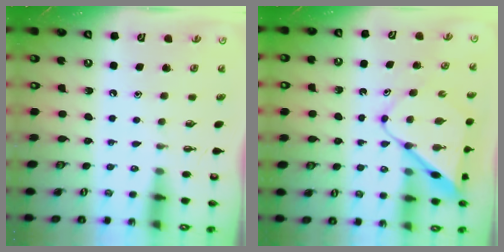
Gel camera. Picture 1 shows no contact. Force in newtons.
{"total": 8.9, "press": 8.9, "slide": 0.6}